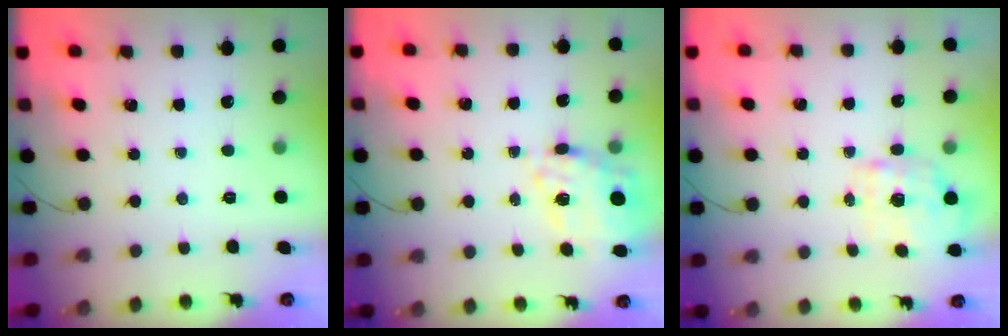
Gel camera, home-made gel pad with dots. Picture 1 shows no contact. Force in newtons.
{"total": 9.7, "press": 9.1, "slide": 3.3}
{"total": 2.4, "press": 2.1, "slide": 1.2}